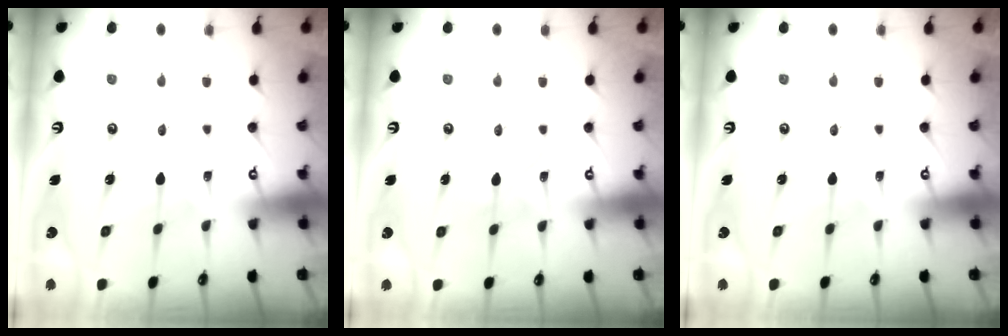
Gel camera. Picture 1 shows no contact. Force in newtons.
{"total": 2.4, "press": 2.4, "slide": 0.2}
{"total": 0.0}